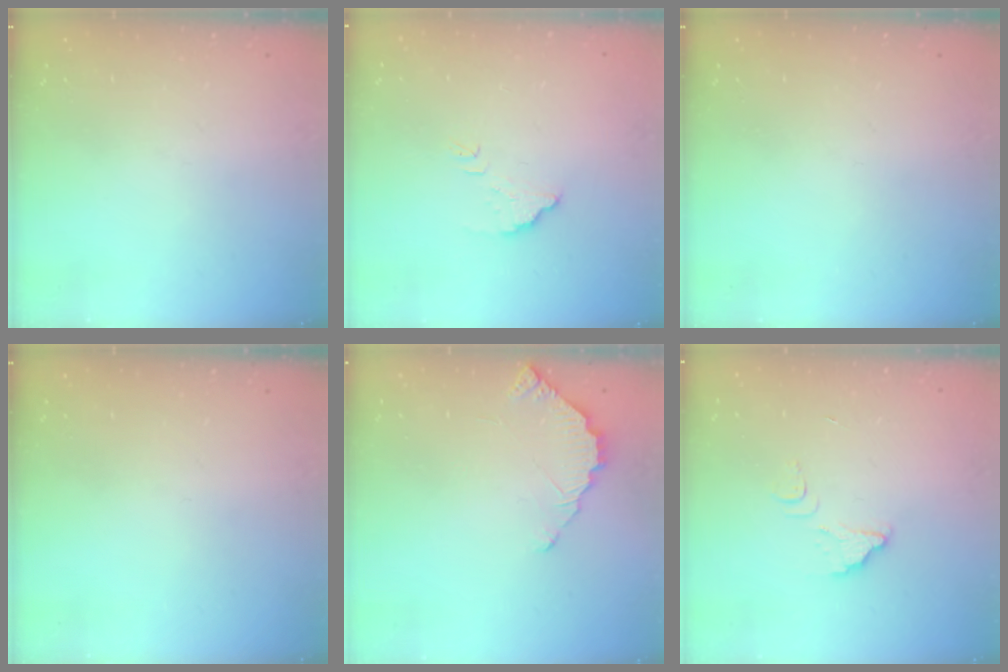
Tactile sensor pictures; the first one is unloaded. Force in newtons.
{"total": 4.3, "press": 4.2, "slide": 0.3}
{"total": 0.0}
{"total": 0.0}
{"total": 3.2, "press": 3.2, "slide": 0.3}
{"total": 4.5, "press": 4.5, "slide": 0.3}